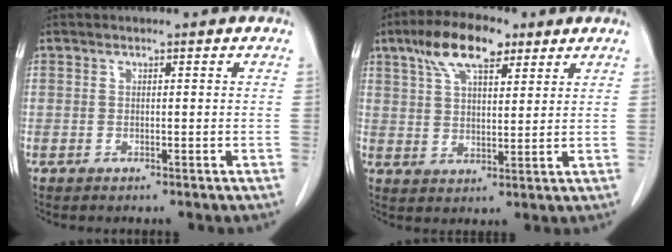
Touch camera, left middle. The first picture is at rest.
{"total": 10.0, "force": [6.0, 3.6, 7.0], "torque": [-0.134, 0.019, 0.109]}